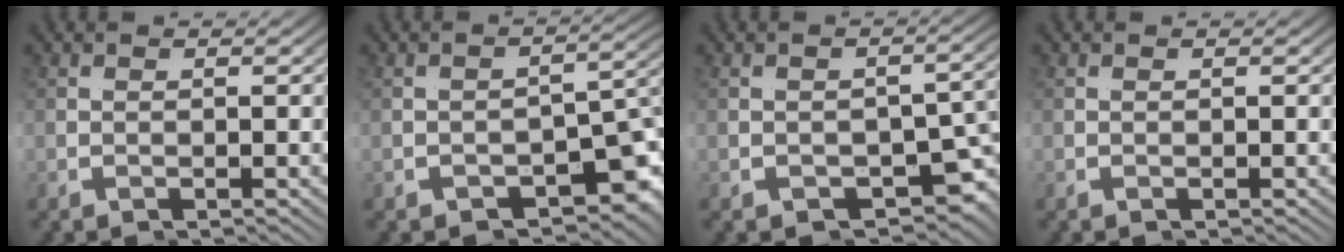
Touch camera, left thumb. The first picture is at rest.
{"total": 6.4, "force": [-2.2, 3.1, 5.1], "torque": [-0.085, -0.021, -0.016]}
{"total": 4.6, "force": [-1.1, 2.5, 3.7], "torque": [-0.055, -0.014, -0.007]}
{"total": 0.0}